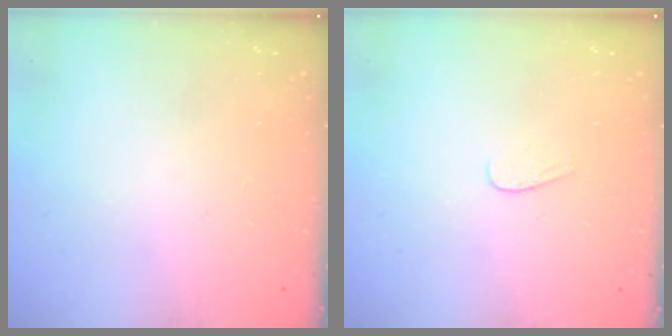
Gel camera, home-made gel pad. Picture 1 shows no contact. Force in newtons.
{"total": 3.5, "press": 3.5, "slide": 0.3}